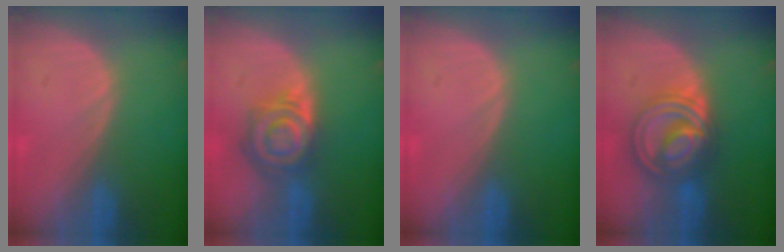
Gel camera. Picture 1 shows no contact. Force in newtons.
{"total": 8.1, "press": 7.1, "slide": 4.0}
{"total": 0.0}
{"total": 8.7, "press": 8.7, "slide": 0.6}